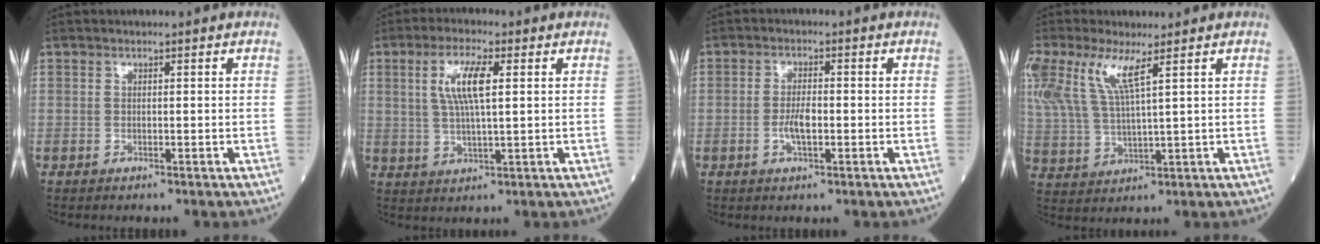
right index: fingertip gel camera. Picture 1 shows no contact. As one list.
[{"total": 7.0, "force": [1.9, 1.2, 6.7], "torque": [-0.136, 0.007, 0.039]}, {"total": 3.4, "force": [-0.8, 1.0, 3.1], "torque": [-0.061, 0.001, -0.014]}, {"total": 11.6, "force": [6.3, 2.4, 9.4], "torque": [-0.234, 0.007, 0.124]}]